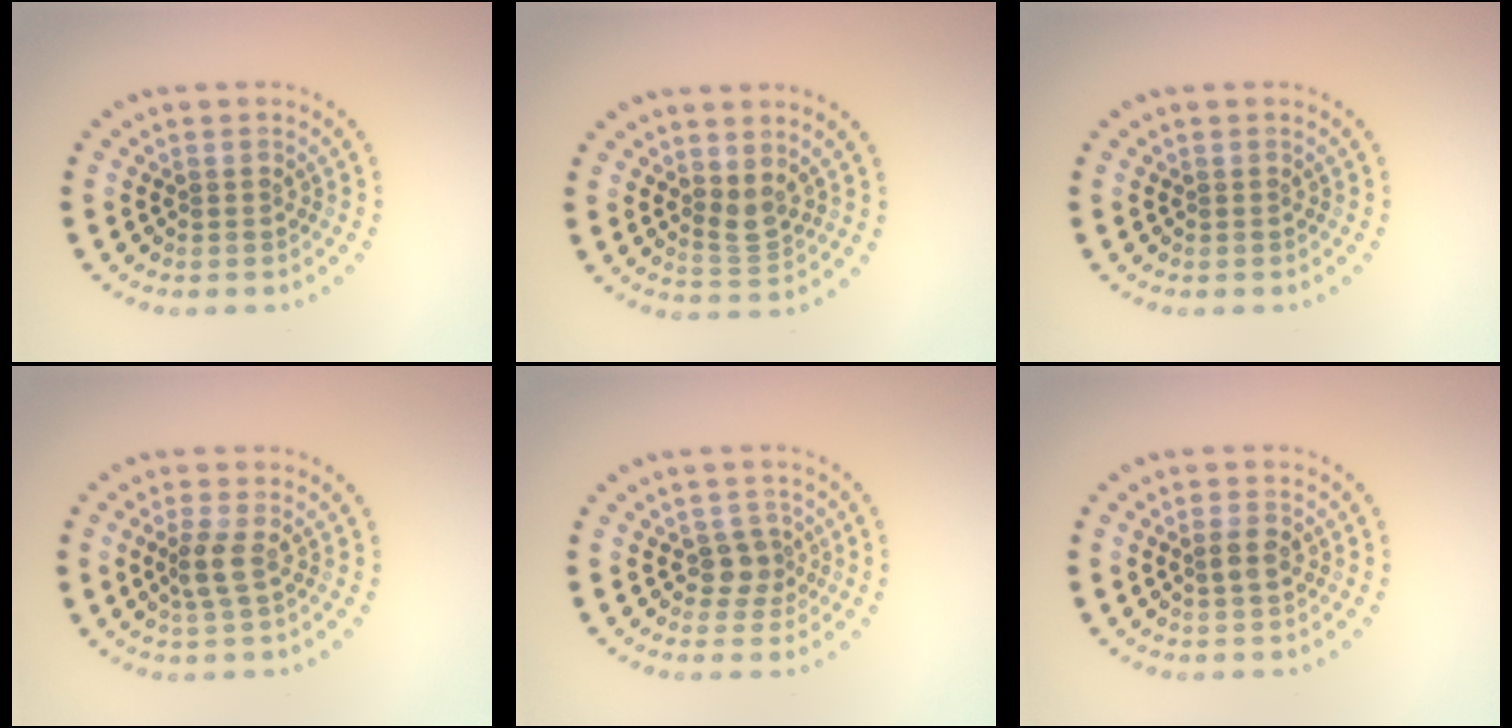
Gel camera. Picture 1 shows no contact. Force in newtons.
{"total": 1.8, "press": 1.5, "slide": 1.0}
{"total": 0.0}
{"total": 2.0, "press": 1.6, "slide": 1.1}
{"total": 2.1, "press": 1.7, "slide": 1.2}
{"total": 1.5, "press": 1.5, "slide": 0.2}